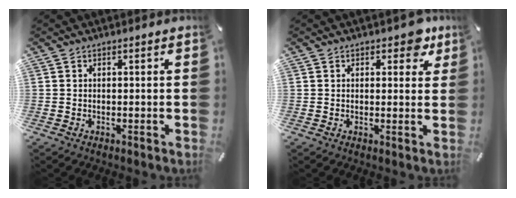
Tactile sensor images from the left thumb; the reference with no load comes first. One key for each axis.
{"total": 5.1, "fx": 2.8, "fy": 2.9, "fz": 3.0, "tx": -0.019, "ty": -0.008, "tz": 0.041}